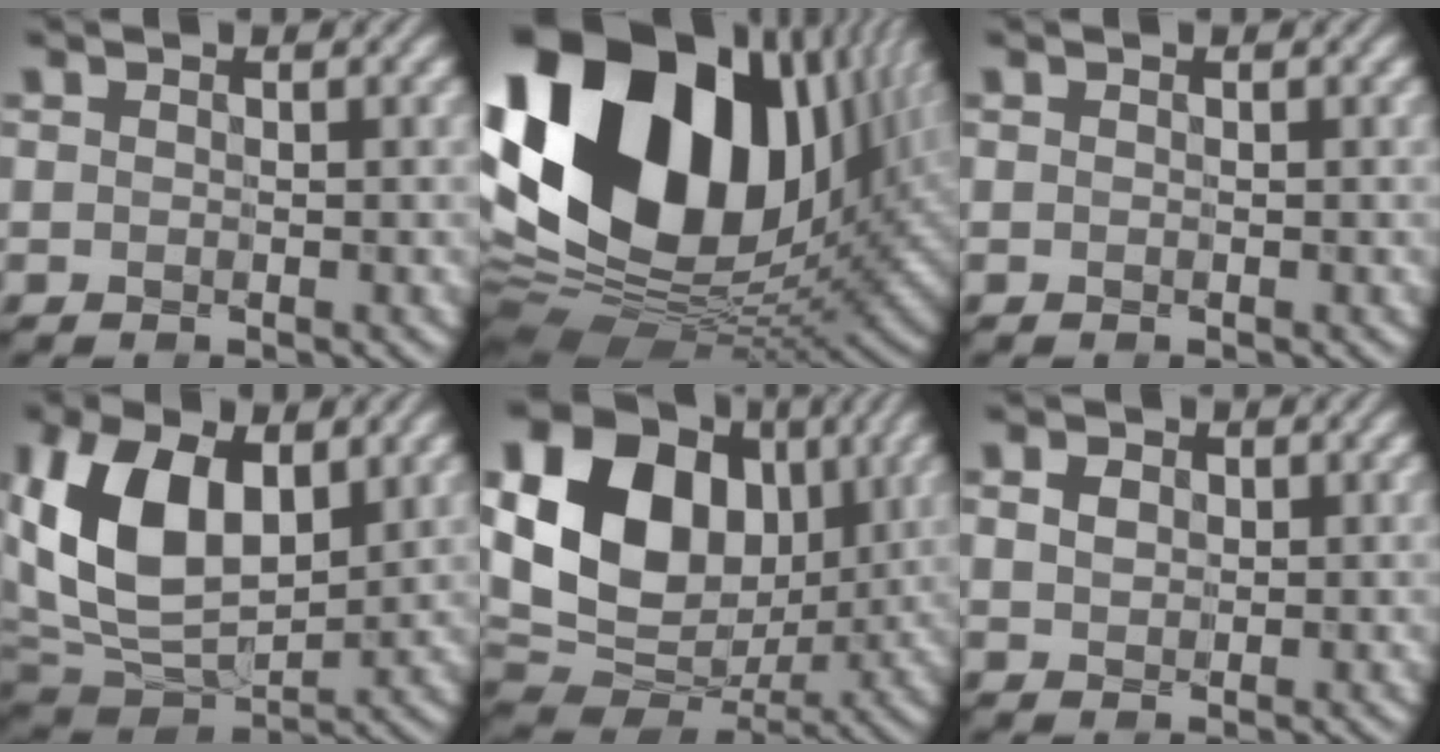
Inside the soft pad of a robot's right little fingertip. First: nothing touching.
{"total": 21.1, "force": [5.0, 14.2, 14.8], "torque": [-0.312, 0.012, 0.098]}
{"total": 0.0}
{"total": 11.3, "force": [2.0, 7.2, 8.5], "torque": [-0.191, -0.006, 0.038]}
{"total": 17.7, "force": [3.5, 13.2, 11.2], "torque": [-0.205, 0.030, 0.063]}
{"total": 1.5, "force": [0.1, 1.3, 0.7], "torque": [-0.021, -0.002, 0.000]}